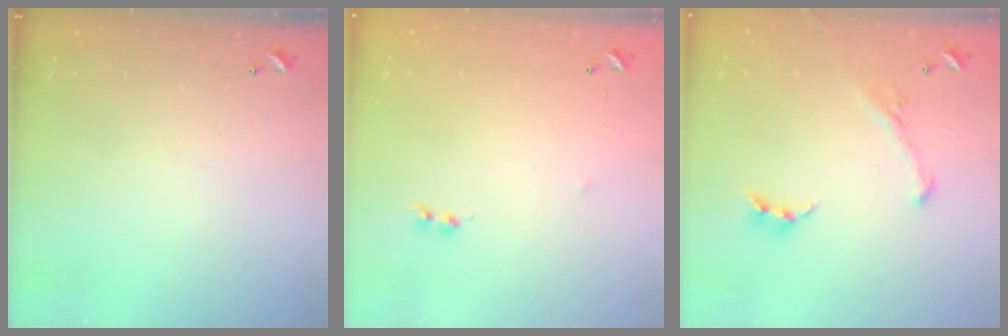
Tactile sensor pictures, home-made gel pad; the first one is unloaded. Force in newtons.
{"total": 5.7, "press": 5.7, "slide": 0.7}
{"total": 1.4, "press": 0.6, "slide": 1.2}